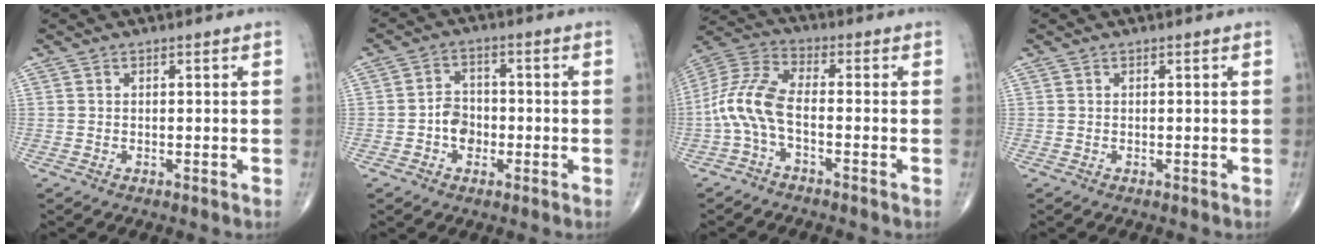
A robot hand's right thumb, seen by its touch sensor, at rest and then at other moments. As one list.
[{"total": 4.9, "force": [-1.4, 4.0, 2.6], "torque": [-0.019, 0.017, -0.032]}, {"total": 9.6, "force": [-2.5, 4.0, 8.4], "torque": [-0.189, 0.034, -0.062]}, {"total": 0.0}]